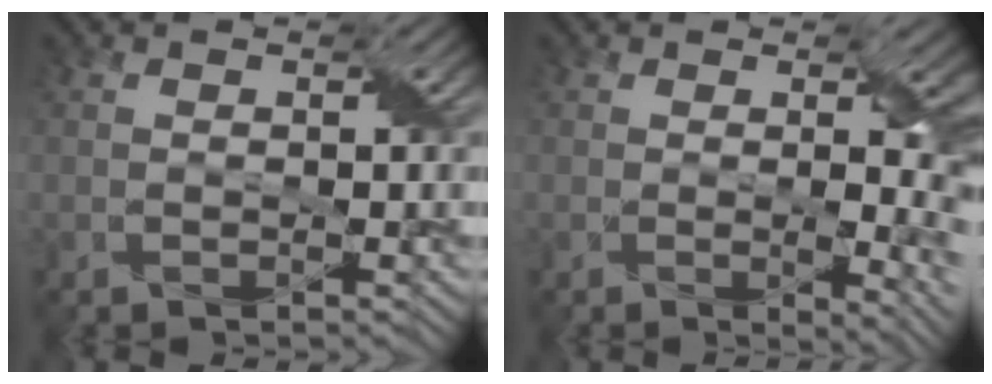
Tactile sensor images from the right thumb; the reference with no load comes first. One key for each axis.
{"total": 7.6, "fx": 0.1, "fy": 3.2, "fz": 6.9, "tx": -0.069, "ty": -0.012, "tz": 0.012}